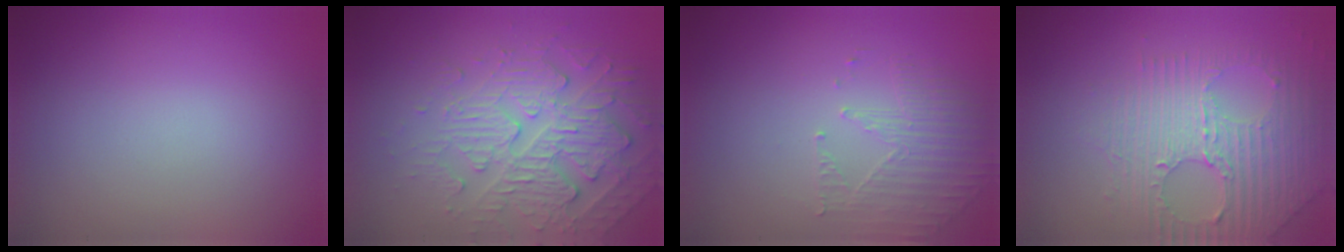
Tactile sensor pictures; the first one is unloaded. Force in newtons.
{"total": 4.8, "press": 4.2, "slide": 2.4}
{"total": 1.8, "press": 1.1, "slide": 1.4}
{"total": 7.1, "press": 4.7, "slide": 5.3}